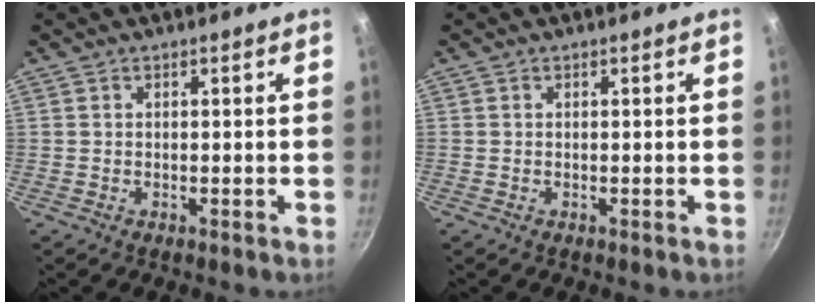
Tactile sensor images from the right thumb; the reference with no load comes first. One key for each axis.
{"total": 0.0}